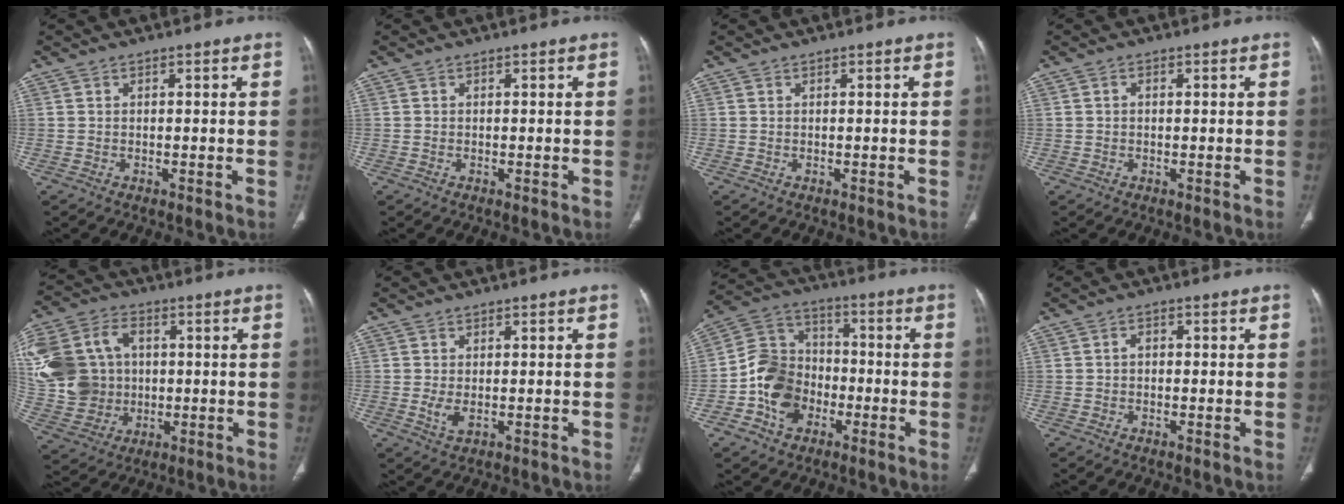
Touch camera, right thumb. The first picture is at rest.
{"total": 0.0}
{"total": 0.0}
{"total": 0.8, "force": [0.1, 0.6, 0.5], "torque": [-0.008, 0.003, 0.000]}
{"total": 19.8, "force": [2.2, 16.4, 10.9], "torque": [-0.232, 0.026, 0.054]}
{"total": 2.4, "force": [-0.2, 1.3, 2.1], "torque": [-0.045, -0.008, 0.001]}
{"total": 12.6, "force": [-4.1, 10.0, 6.4], "torque": [-0.088, 0.038, -0.082]}
{"total": 1.6, "force": [-0.1, 1.3, 1.0], "torque": [-0.010, 0.010, -0.005]}